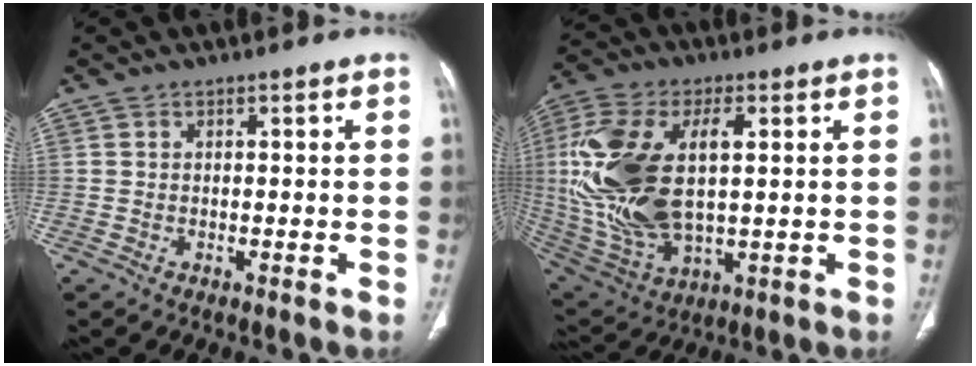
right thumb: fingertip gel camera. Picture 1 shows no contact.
{"total": 22.9, "force": [2.5, 11.8, 19.5], "torque": [-0.423, -0.007, 0.052]}